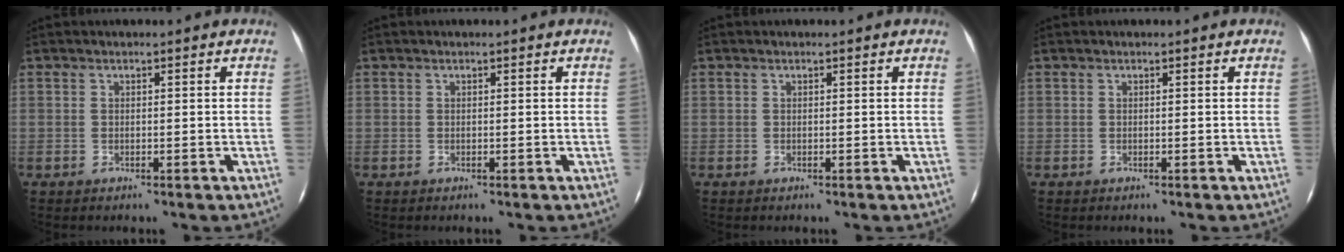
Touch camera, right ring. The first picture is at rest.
{"total": 0.0}
{"total": 0.0}
{"total": 0.0}